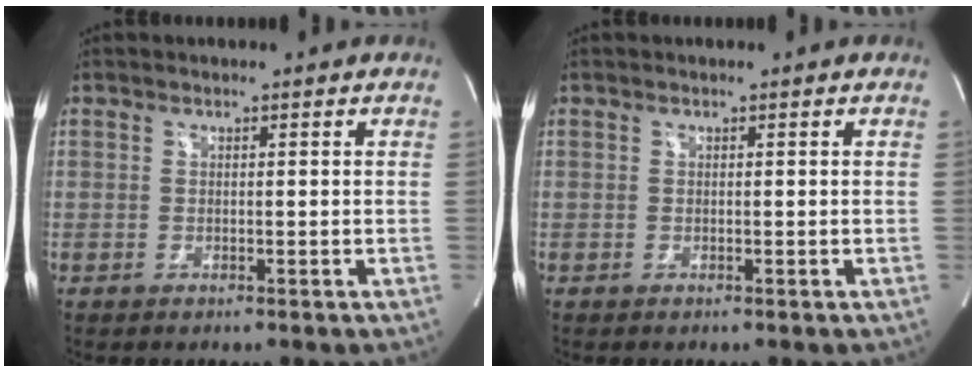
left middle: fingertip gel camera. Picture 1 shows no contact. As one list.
[{"total": 0.0}]